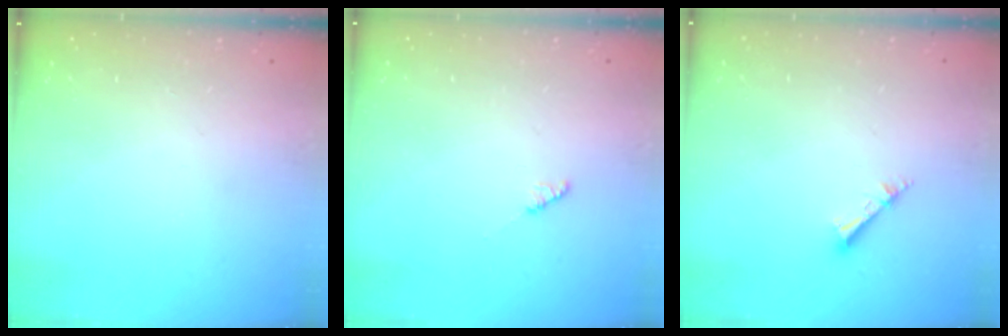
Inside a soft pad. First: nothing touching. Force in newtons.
{"total": 2.2, "press": 2.2, "slide": 0.3}
{"total": 2.5, "press": 2.5, "slide": 0.1}